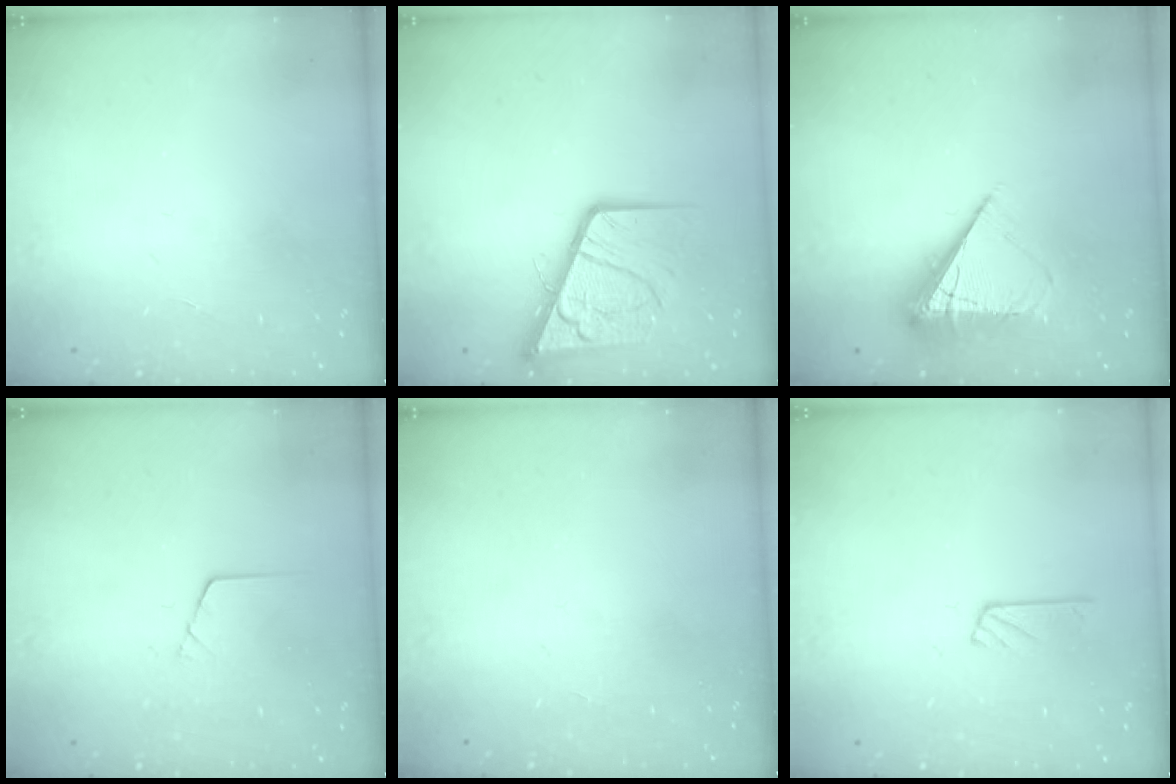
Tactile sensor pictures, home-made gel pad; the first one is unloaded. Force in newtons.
{"total": 15.8, "press": 15.6, "slide": 2.0}
{"total": 8.5, "press": 8.4, "slide": 1.5}
{"total": 0.5, "press": 0.5, "slide": 0.2}
{"total": 0.0}
{"total": 3.9, "press": 3.9, "slide": 0.4}